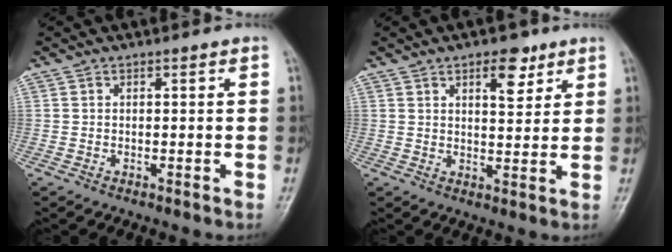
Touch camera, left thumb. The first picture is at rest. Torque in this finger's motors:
{"motor_torque": [-0.40, 0.30, 0.08, 0.00, -0.05]}